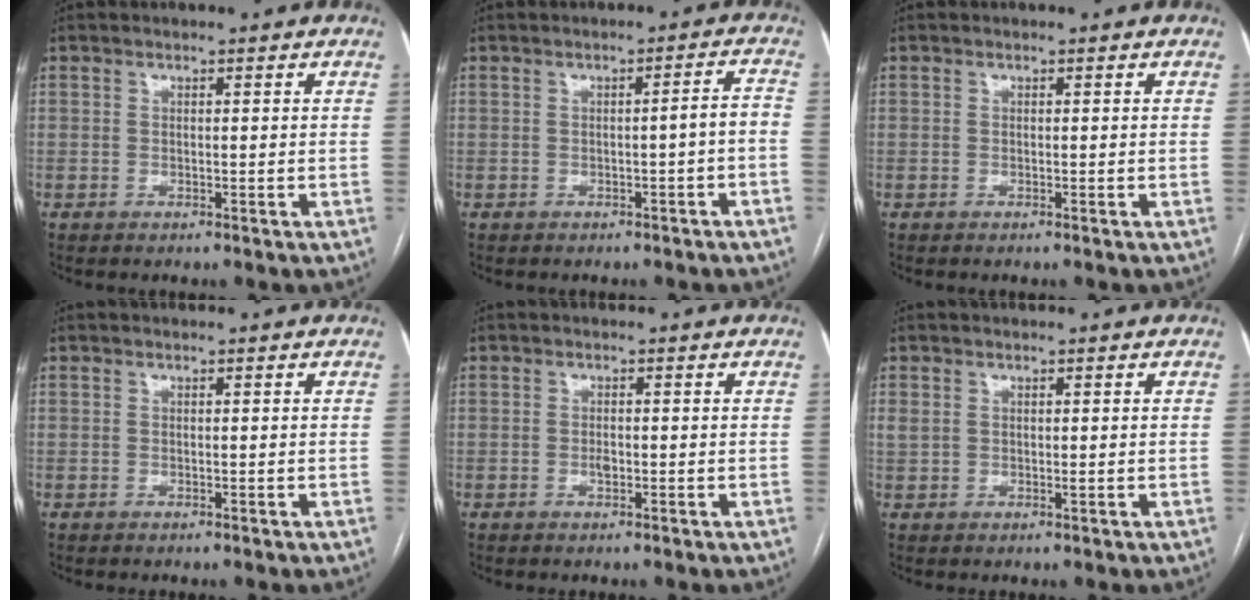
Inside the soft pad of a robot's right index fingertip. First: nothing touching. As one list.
[{"total": 2.7, "force": [-1.2, 0.1, 2.4], "torque": [-0.024, 0.009, -0.018]}, {"total": 0.0}, {"total": 0.0}, {"total": 1.1, "force": [-0.3, 0.5, 0.9], "torque": [-0.019, 0.001, -0.005]}, {"total": 1.7, "force": [0.5, 1.2, 1.1], "torque": [-0.030, 0.009, 0.018]}]